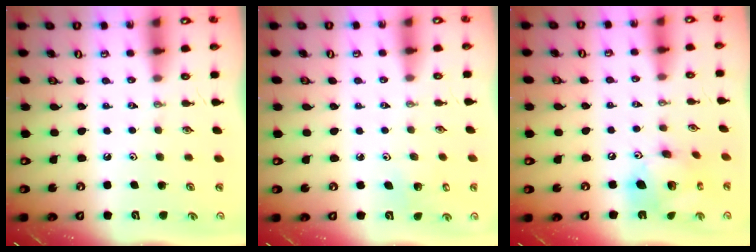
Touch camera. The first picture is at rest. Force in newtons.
{"total": 3.0, "press": 2.9, "slide": 0.3}
{"total": 15.8, "press": 15.8, "slide": 1.5}